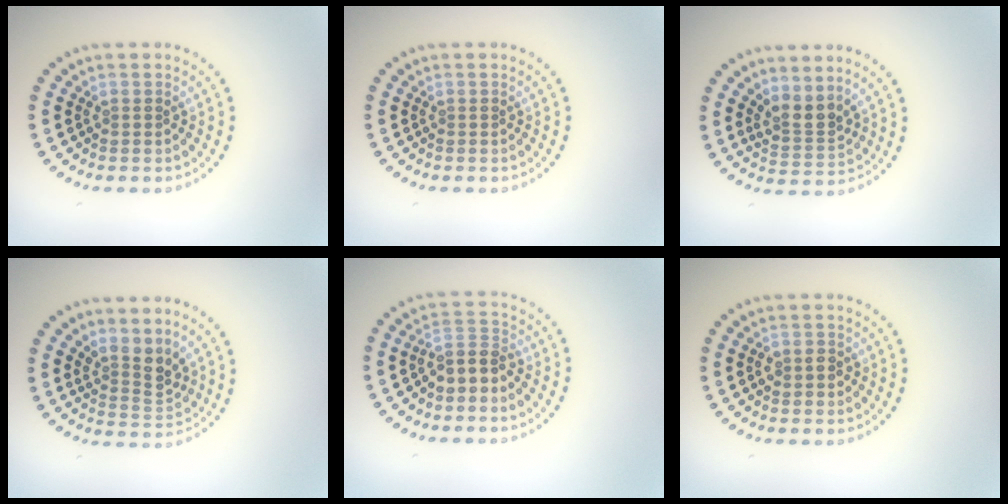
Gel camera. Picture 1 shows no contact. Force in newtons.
{"total": 0.0}
{"total": 2.7, "press": 1.9, "slide": 1.9}
{"total": 2.8, "press": 2.1, "slide": 1.9}
{"total": 2.9, "press": 2.5, "slide": 1.4}
{"total": 1.4, "press": 1.4, "slide": 0.5}